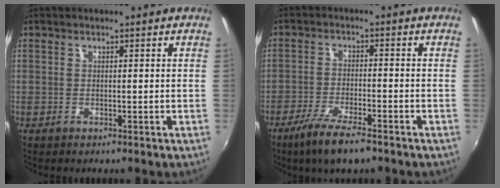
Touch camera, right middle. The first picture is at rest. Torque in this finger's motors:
{"motor_torque": [1.13, -1.04, 0.65, 0.15]}